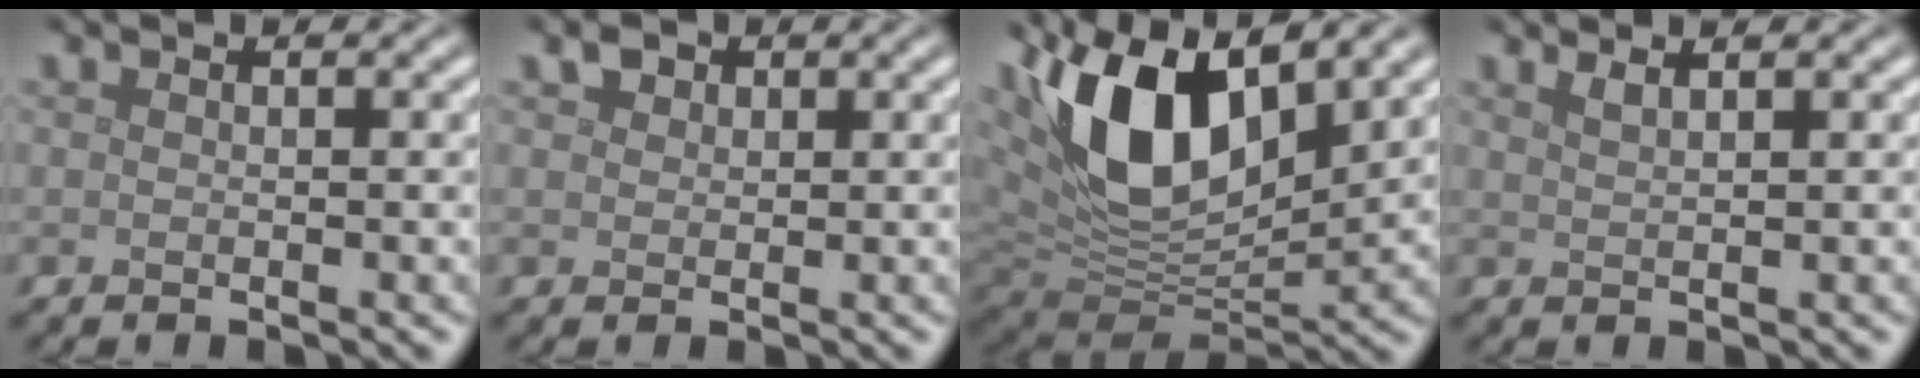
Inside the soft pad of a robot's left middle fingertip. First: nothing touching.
{"total": 1.3, "force": [0.8, 1.0, 0.4], "torque": [-0.007, 0.003, 0.013]}
{"total": 12.0, "force": [5.3, 5.8, 9.1], "torque": [-0.171, 0.006, 0.095]}
{"total": 1.9, "force": [1.3, 0.6, 1.2], "torque": [-0.005, 0.004, 0.008]}